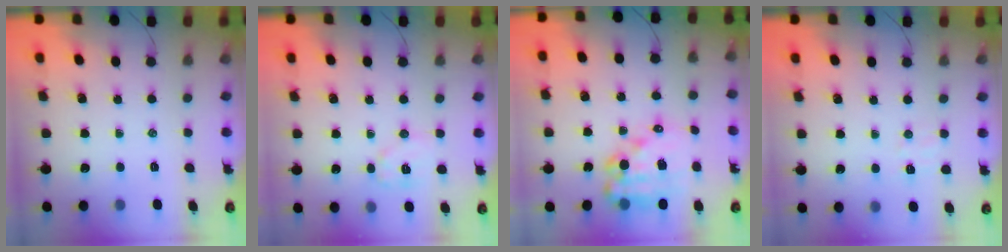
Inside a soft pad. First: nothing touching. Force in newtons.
{"total": 8.1, "press": 8.1, "slide": 0.5}
{"total": 14.8, "press": 14.4, "slide": 3.4}
{"total": 5.2, "press": 5.0, "slide": 1.2}